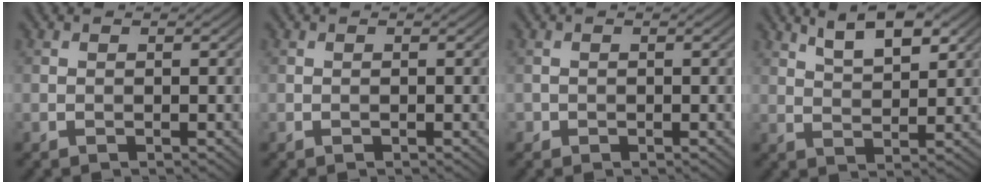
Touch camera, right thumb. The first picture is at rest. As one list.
[{"total": 0.0}, {"total": 0.6, "force": [-0.1, 0.6, 0.0], "torque": [0.004, -0.005, -0.005]}, {"total": 5.9, "force": [3.7, 2.2, 4.1], "torque": [-0.077, 0.006, 0.071]}]